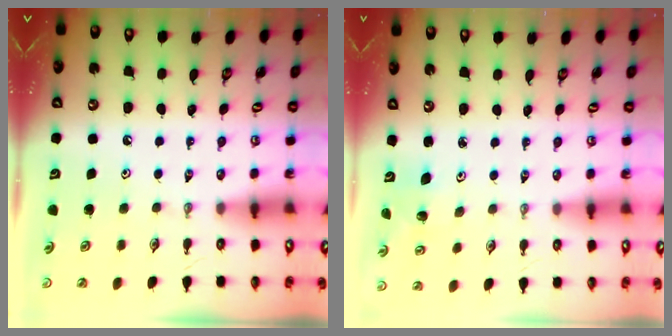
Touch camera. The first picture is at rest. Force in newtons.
{"total": 2.1, "press": 2.1, "slide": 0.2}